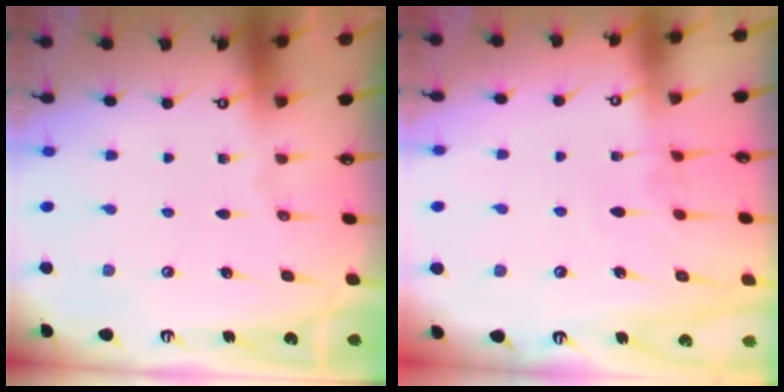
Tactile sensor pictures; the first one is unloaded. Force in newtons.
{"total": 2.5, "press": 2.4, "slide": 0.3}